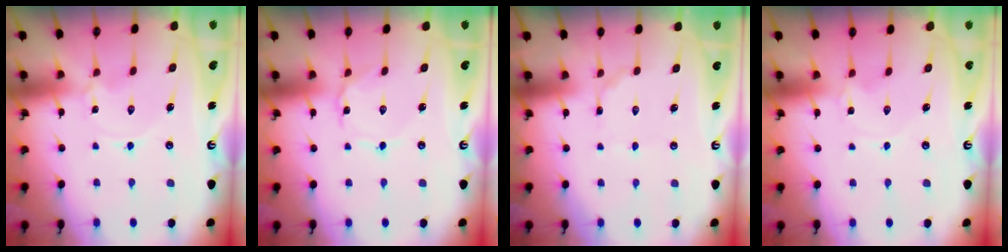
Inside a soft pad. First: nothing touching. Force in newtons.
{"total": 1.1, "press": 1.1, "slide": 0.1}
{"total": 2.6, "press": 2.6, "slide": 0.2}
{"total": 0.8, "press": 0.8, "slide": 0.1}